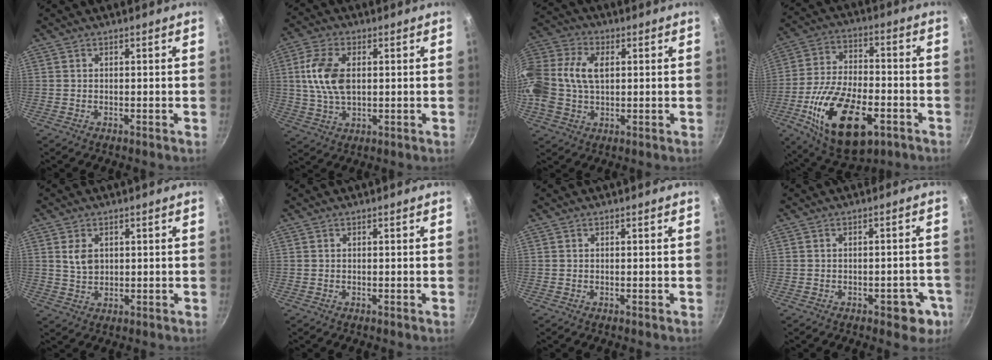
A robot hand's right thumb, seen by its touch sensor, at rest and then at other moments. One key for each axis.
{"total": 10.1, "fx": 1.5, "fy": 5.8, "fz": 8.1, "tx": -0.156, "ty": 0.004, "tz": 0.026}
{"total": 16.7, "fx": 1.6, "fy": 11.5, "fz": 12.1, "tx": -0.266, "ty": 0.035, "tz": 0.019}
{"total": 21.8, "fx": -8.2, "fy": 11.2, "fz": 16.8, "tx": -0.287, "ty": 0.020, "tz": -0.135}
{"total": 4.1, "fx": 1.2, "fy": 2.9, "fz": 2.6, "tx": -0.039, "ty": -0.006, "tz": 0.025}
{"total": 0.0}
{"total": 0.0}
{"total": 6.1, "fx": -2.7, "fy": 3.3, "fz": 4.3, "tx": -0.022, "ty": 0.020, "tz": -0.025}